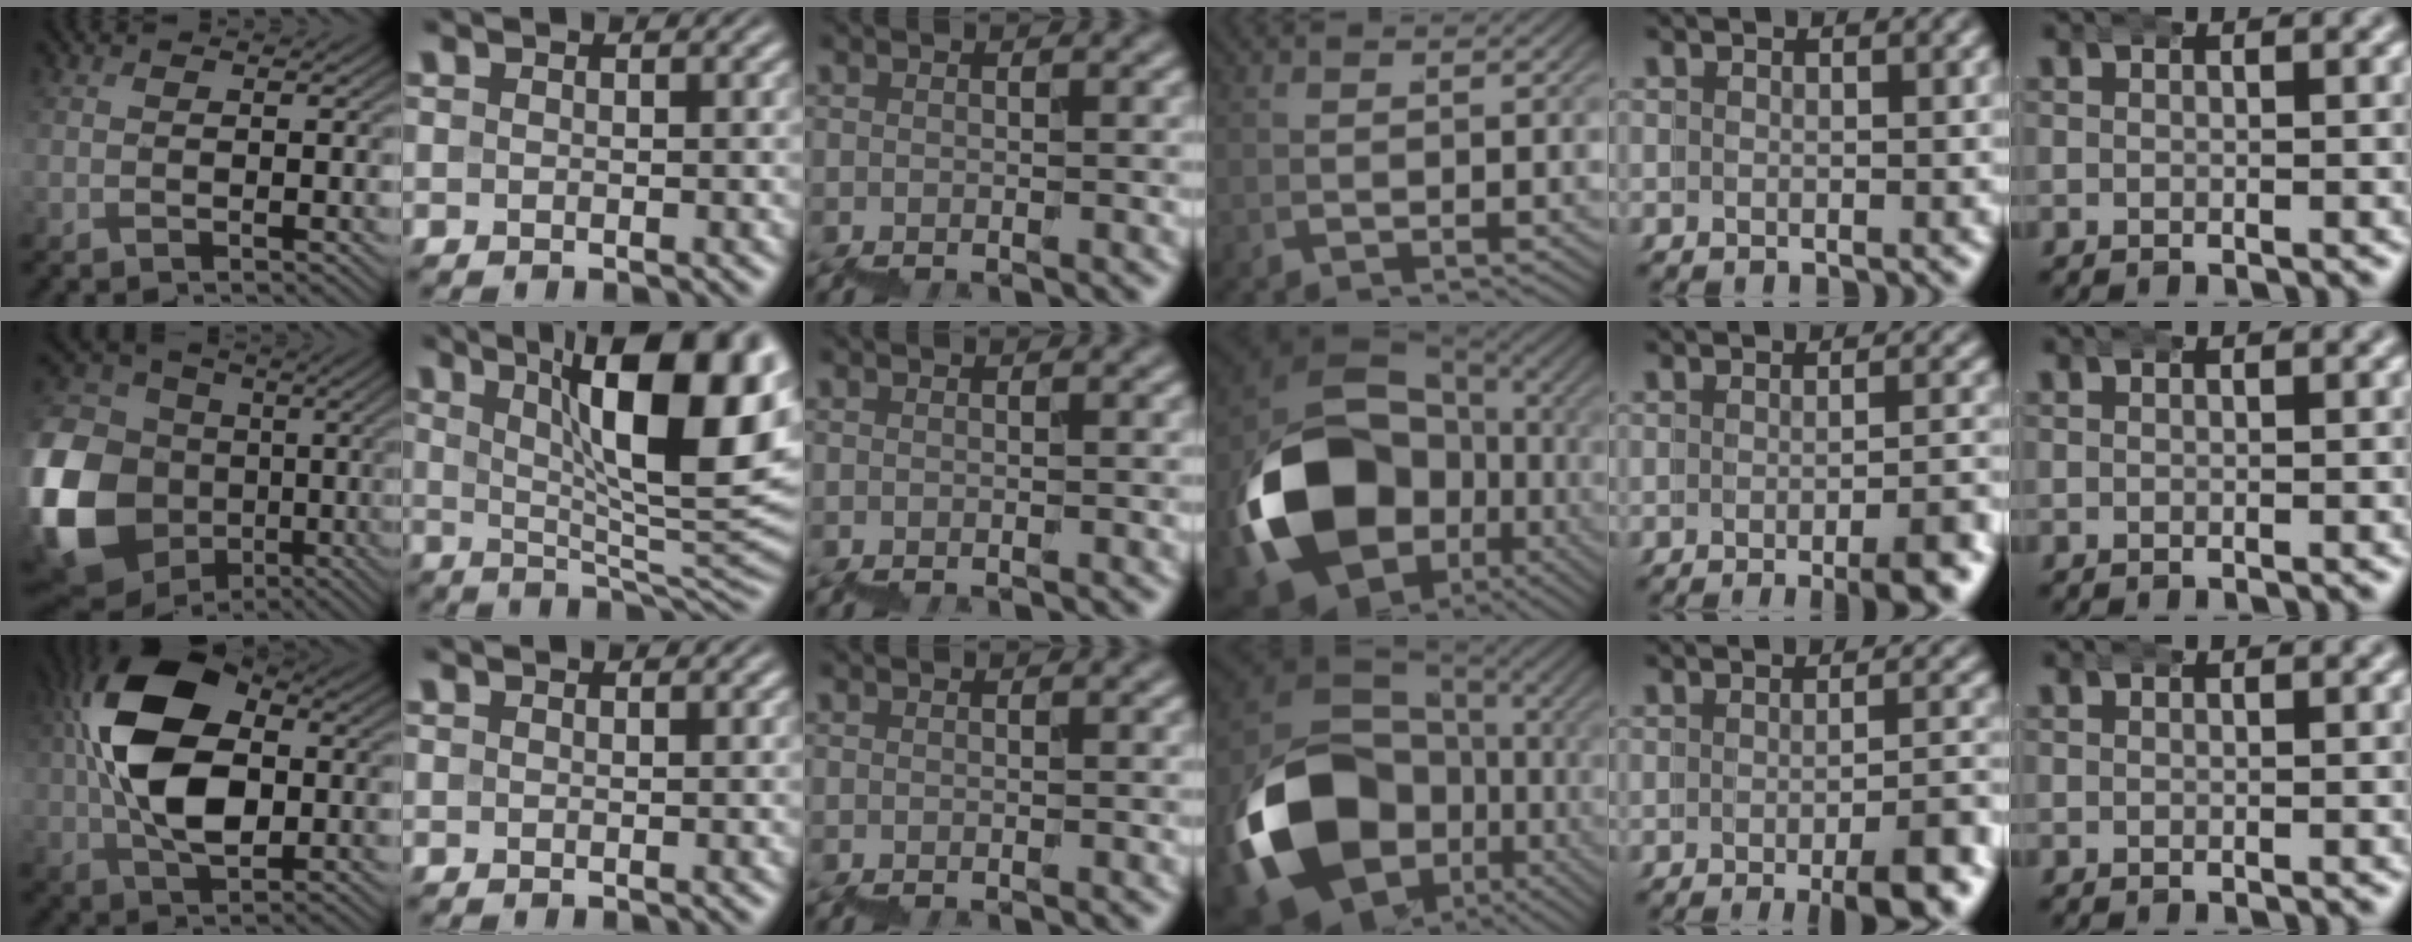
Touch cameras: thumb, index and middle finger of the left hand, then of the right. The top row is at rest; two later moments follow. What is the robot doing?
{"motion": "wrap", "object": "bandana"}